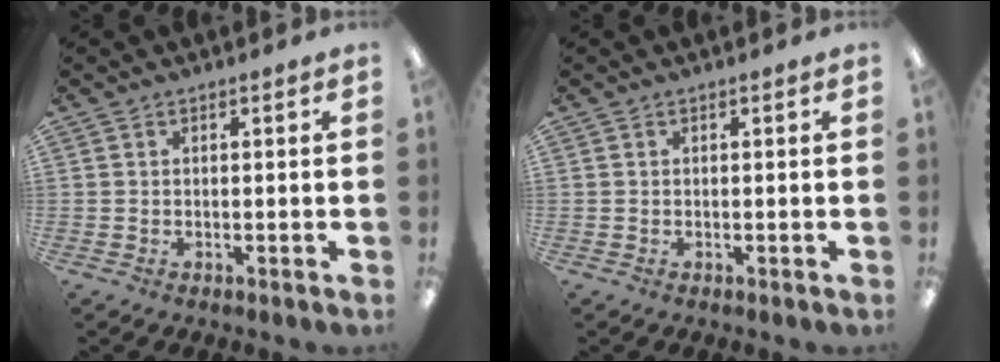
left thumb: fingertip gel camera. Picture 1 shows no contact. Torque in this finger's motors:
{"motor_torque": [-0.06, 0.06, -0.20, 0.15, 0.00]}